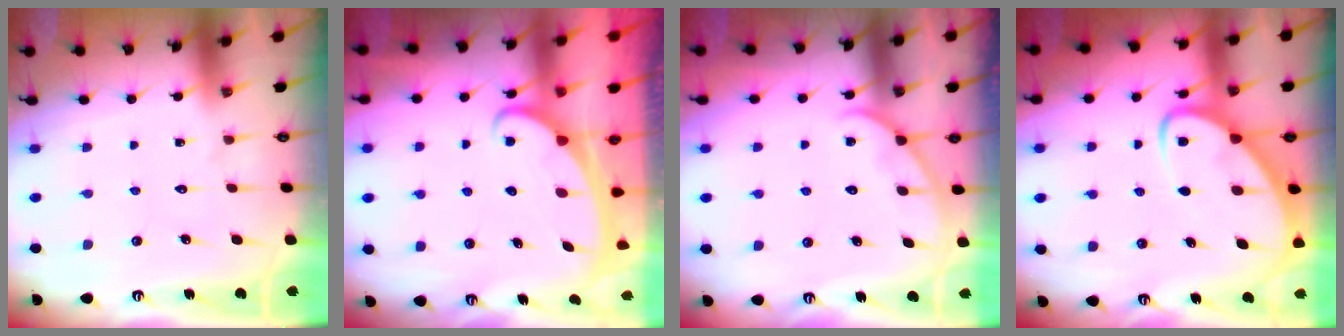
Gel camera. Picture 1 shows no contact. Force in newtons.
{"total": 2.1, "press": 2.1, "slide": 0.3}
{"total": 3.3, "press": 3.3, "slide": 0.3}
{"total": 5.8, "press": 5.8, "slide": 0.6}